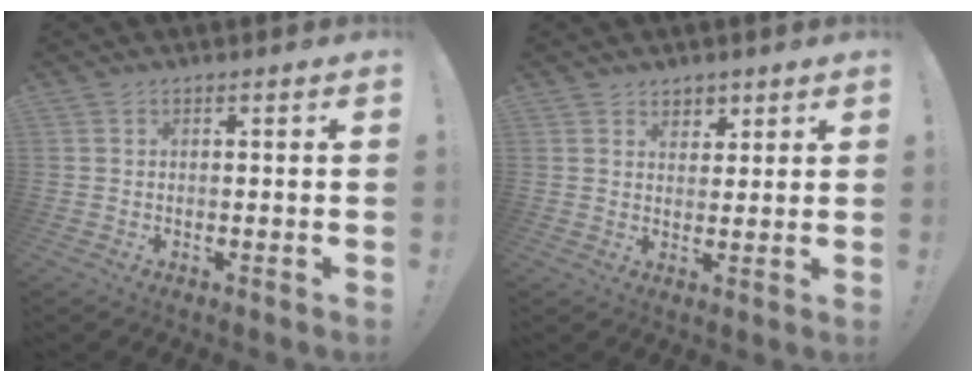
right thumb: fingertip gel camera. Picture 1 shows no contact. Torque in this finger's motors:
{"motor_torque": [-0.18, 0.30, 0.31, 0.15, 0.02]}